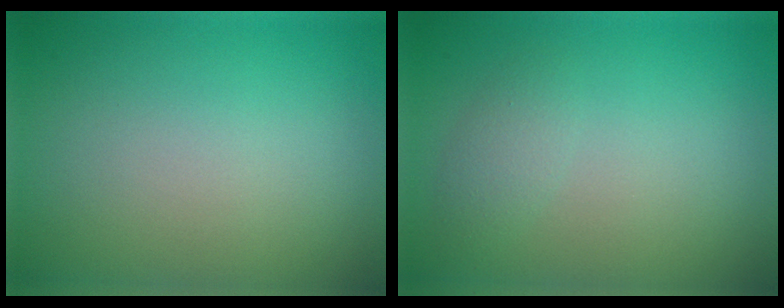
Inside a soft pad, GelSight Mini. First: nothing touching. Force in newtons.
{"total": 1.5, "press": 1.5, "slide": 0.1}